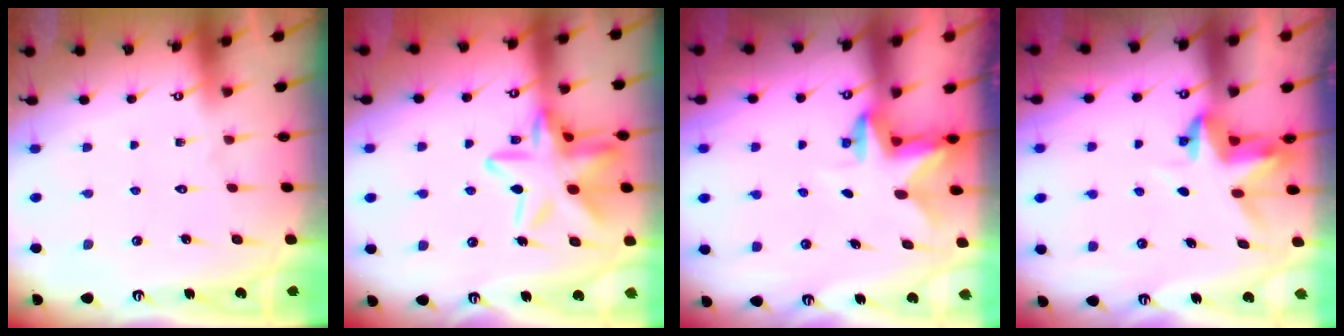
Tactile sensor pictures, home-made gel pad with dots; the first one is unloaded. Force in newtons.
{"total": 17.7, "press": 17.6, "slide": 1.2}
{"total": 2.7, "press": 2.7, "slide": 0.5}
{"total": 3.7, "press": 3.7, "slide": 0.4}